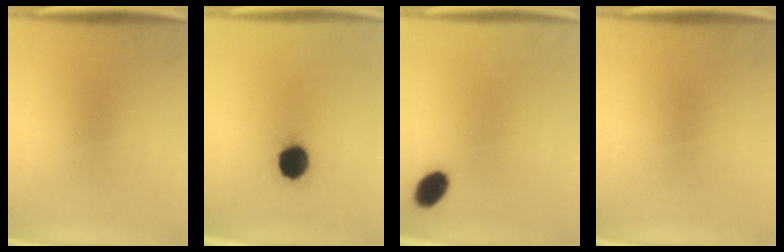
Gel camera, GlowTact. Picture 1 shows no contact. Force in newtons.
{"total": 9.5}
{"total": 5.8}
{"total": 0.0}